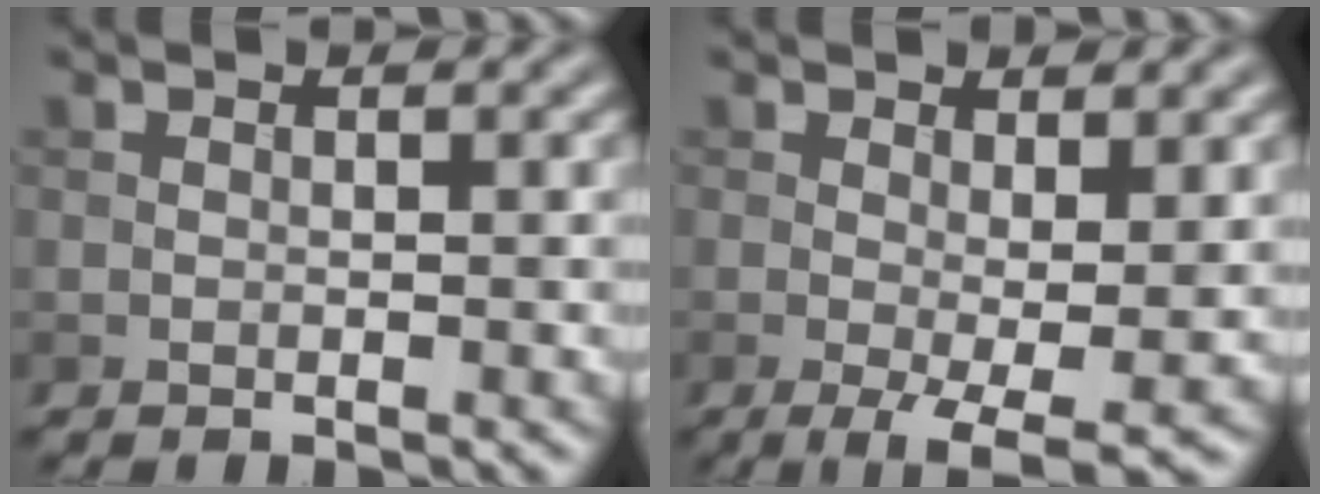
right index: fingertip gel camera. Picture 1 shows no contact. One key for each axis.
{"total": 4.5, "fx": -0.5, "fy": 1.2, "fz": 4.4, "tx": -0.069, "ty": -0.015, "tz": -0.007}